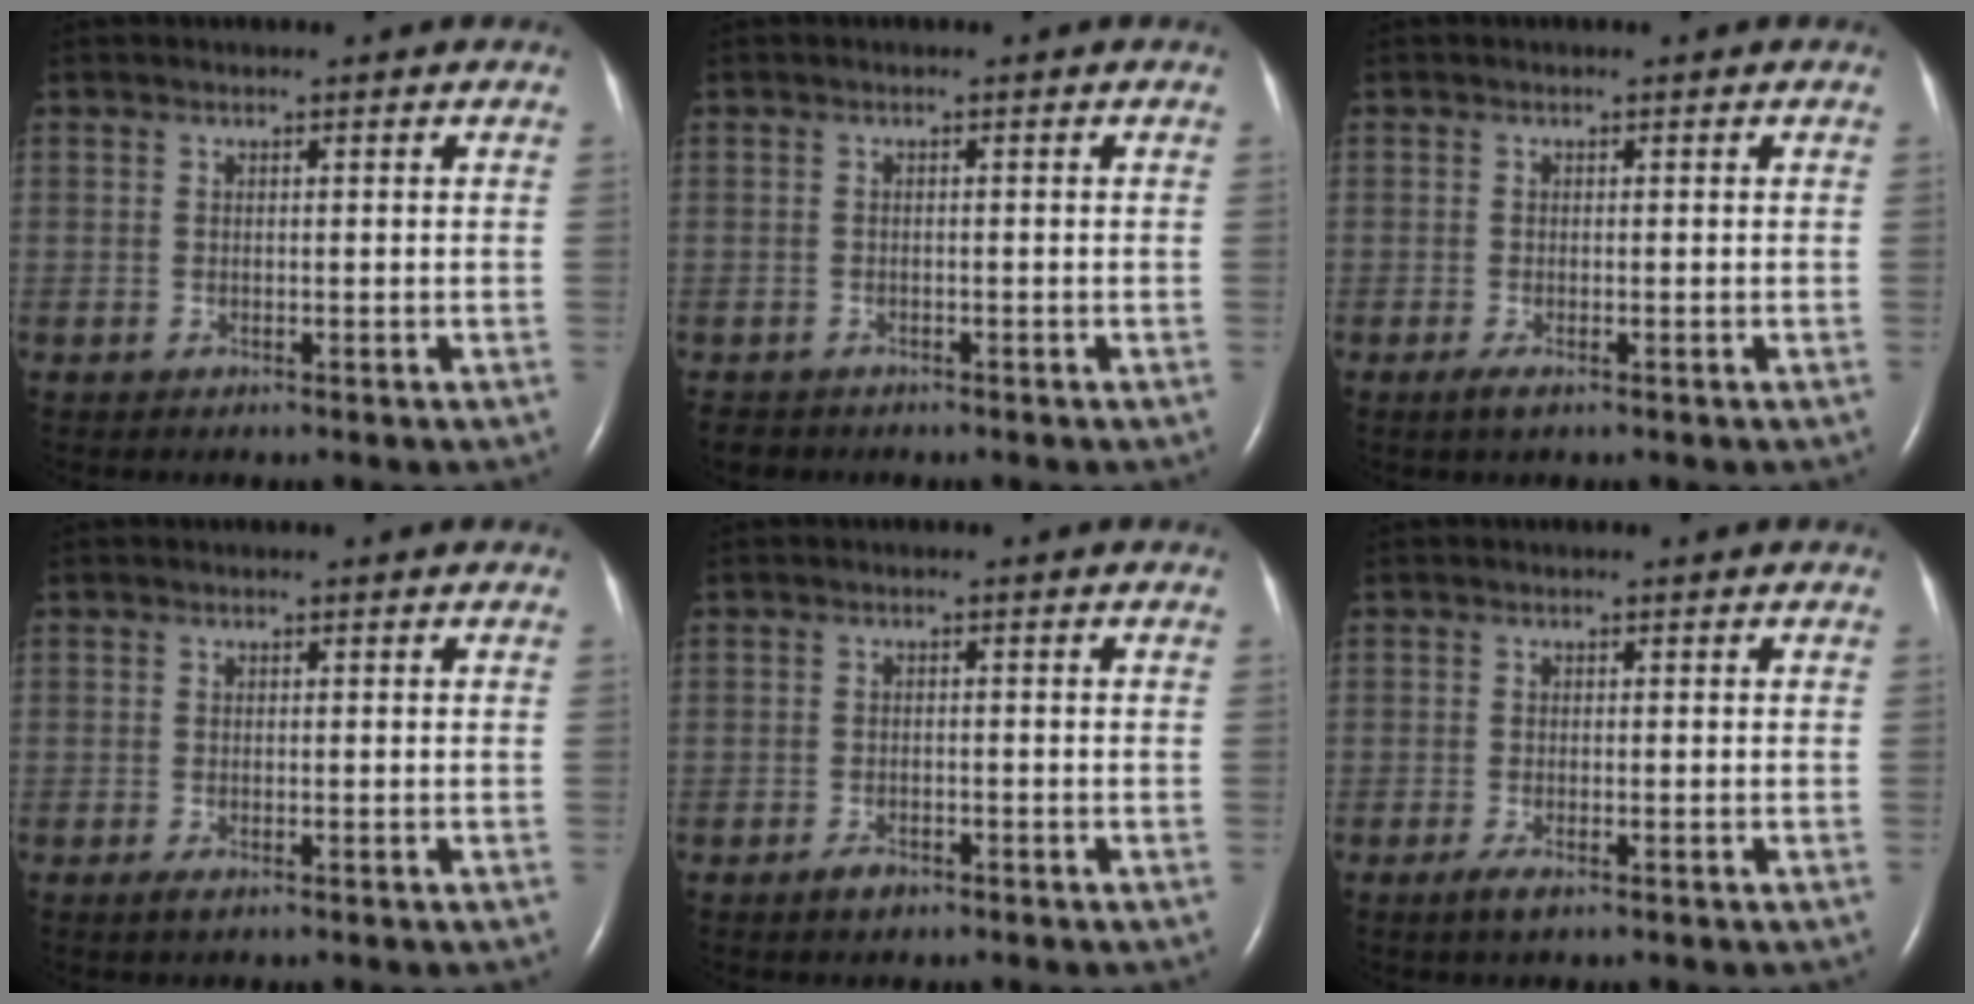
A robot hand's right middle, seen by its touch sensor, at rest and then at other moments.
{"total": 2.3, "force": [-2.0, 1.2, 0.2], "torque": [-0.009, -0.002, -0.030]}
{"total": 1.5, "force": [-0.9, 0.3, 1.2], "torque": [-0.031, -0.005, -0.017]}
{"total": 0.9, "force": [-0.5, 0.2, 0.7], "torque": [-0.019, -0.004, -0.008]}
{"total": 2.0, "force": [-1.5, 0.9, 1.0], "torque": [-0.025, 0.000, -0.022]}
{"total": 1.9, "force": [-1.1, 0.4, 1.4], "torque": [-0.037, -0.006, -0.022]}